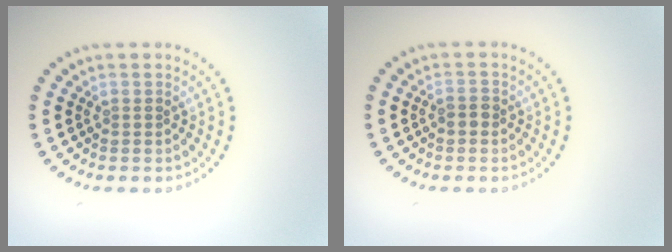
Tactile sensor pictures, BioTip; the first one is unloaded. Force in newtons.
{"total": 1.2, "press": 1.1, "slide": 0.4}